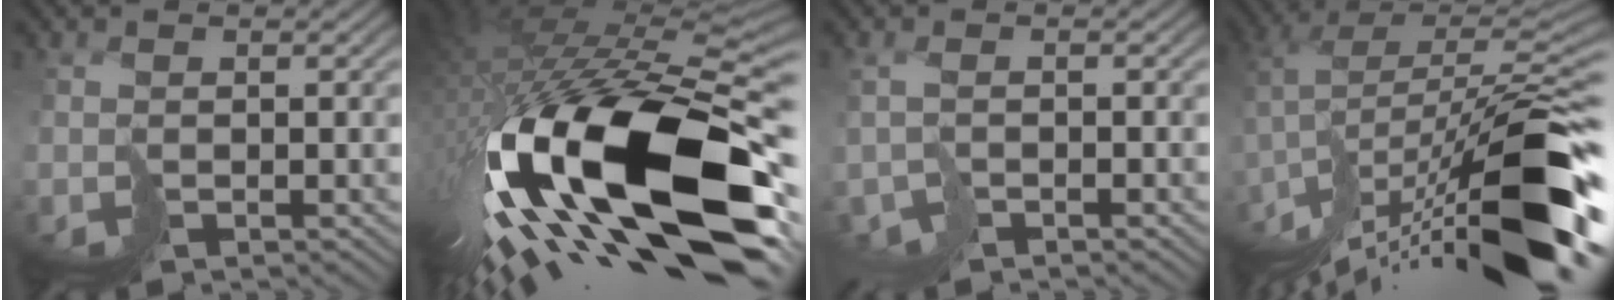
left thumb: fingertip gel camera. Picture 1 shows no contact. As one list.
[{"total": 20.9, "force": [-7.4, 8.6, 17.6], "torque": [-0.357, -0.057, -0.093]}, {"total": 2.0, "force": [-1.6, 0.4, 1.1], "torque": [-0.019, 0.003, -0.031]}, {"total": 17.1, "force": [-9.1, 4.3, 13.9], "torque": [-0.244, 0.018, -0.161]}]